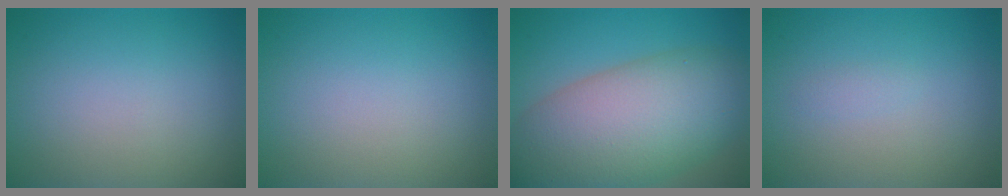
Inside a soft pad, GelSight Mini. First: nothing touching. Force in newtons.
{"total": 0.0}
{"total": 12.1, "press": 12.1, "slide": 0.6}
{"total": 0.6, "press": 0.6, "slide": 0.1}